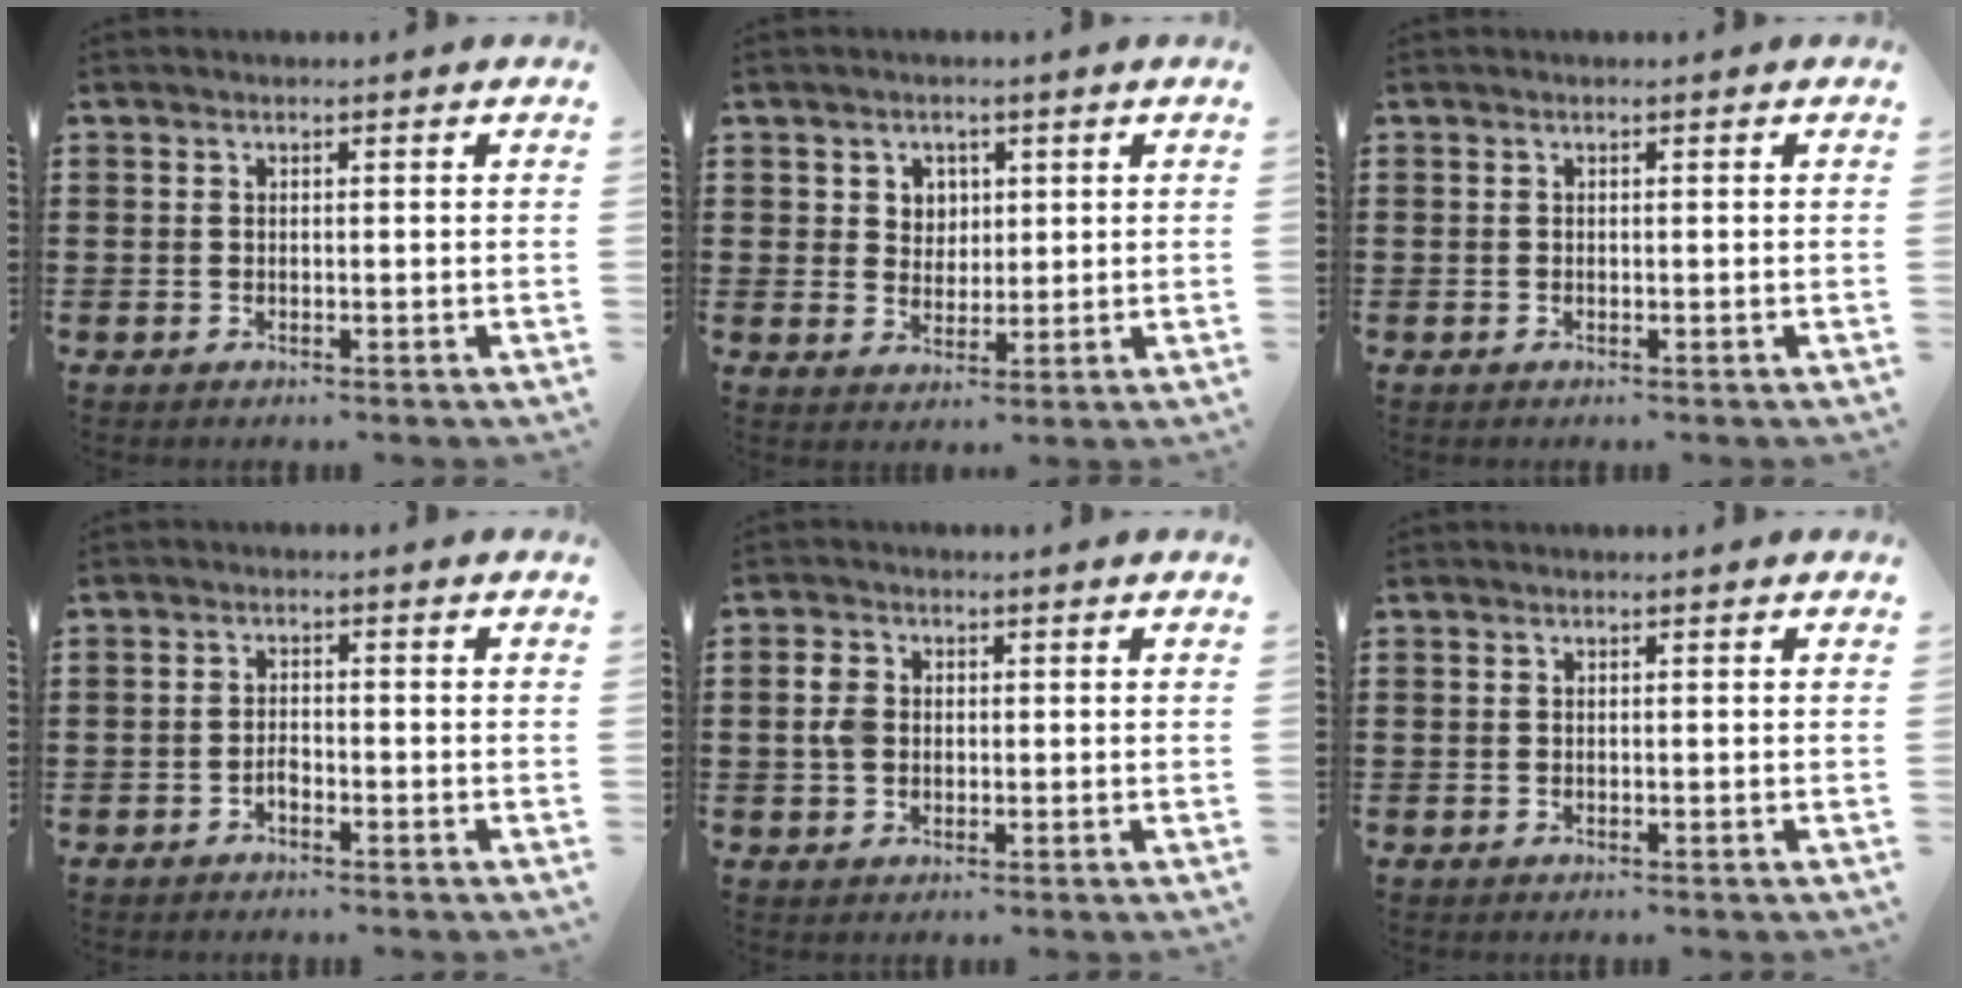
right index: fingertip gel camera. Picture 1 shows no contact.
{"total": 3.4, "force": [1.6, 3.0, 0.6], "torque": [-0.018, 0.008, 0.026]}
{"total": 0.0}
{"total": 1.5, "force": [-1.0, 0.6, 0.9], "torque": [-0.020, -0.001, -0.020]}
{"total": 3.4, "force": [0.1, 2.5, 2.2], "torque": [-0.064, 0.005, -0.003]}
{"total": 0.0}